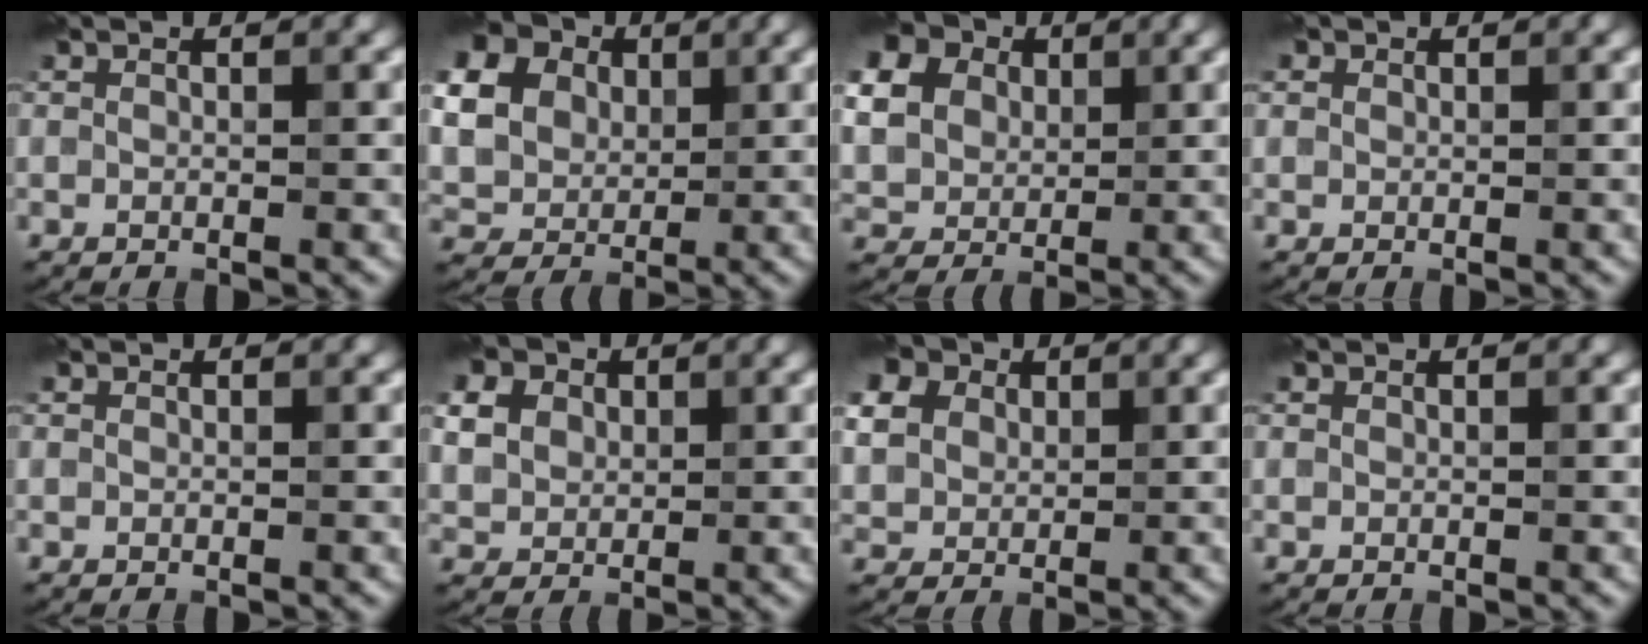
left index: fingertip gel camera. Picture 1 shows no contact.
{"total": 14.1, "force": [4.0, 11.8, 6.5], "torque": [-0.177, 0.016, 0.062]}
{"total": 11.7, "force": [3.9, 9.4, 5.7], "torque": [-0.154, 0.024, 0.072]}
{"total": 0.9, "force": [0.4, 0.7, 0.1], "torque": [0.001, -0.002, 0.003]}
{"total": 0.0}
{"total": 8.7, "force": [3.4, 6.6, 4.5], "torque": [-0.113, 0.027, 0.050]}
{"total": 10.3, "force": [4.1, 7.8, 5.3], "torque": [-0.129, 0.030, 0.065]}
{"total": 0.0}